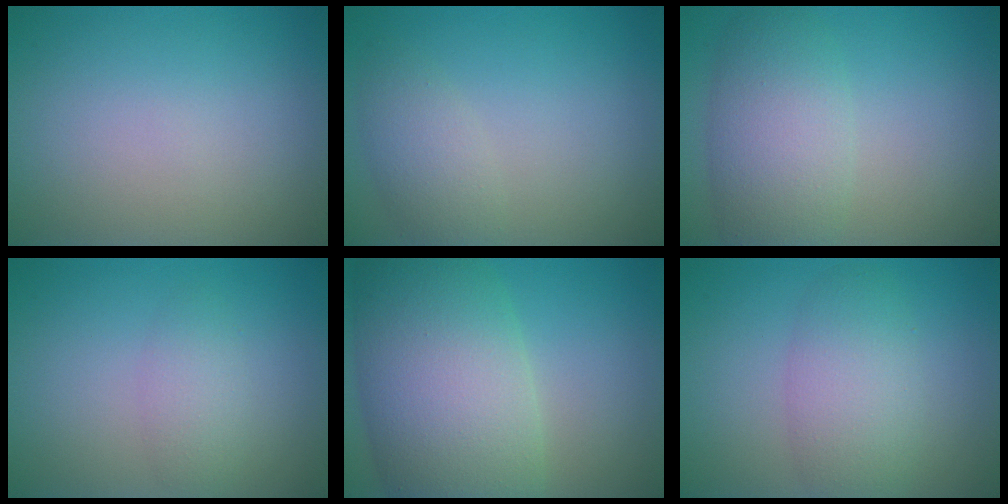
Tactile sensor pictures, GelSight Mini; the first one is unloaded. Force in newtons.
{"total": 2.5, "press": 2.5, "slide": 0.1}
{"total": 5.7, "press": 5.7, "slide": 0.2}
{"total": 2.0, "press": 2.0, "slide": 0.0}
{"total": 12.4, "press": 12.4, "slide": 0.5}
{"total": 4.4, "press": 4.4, "slide": 0.2}